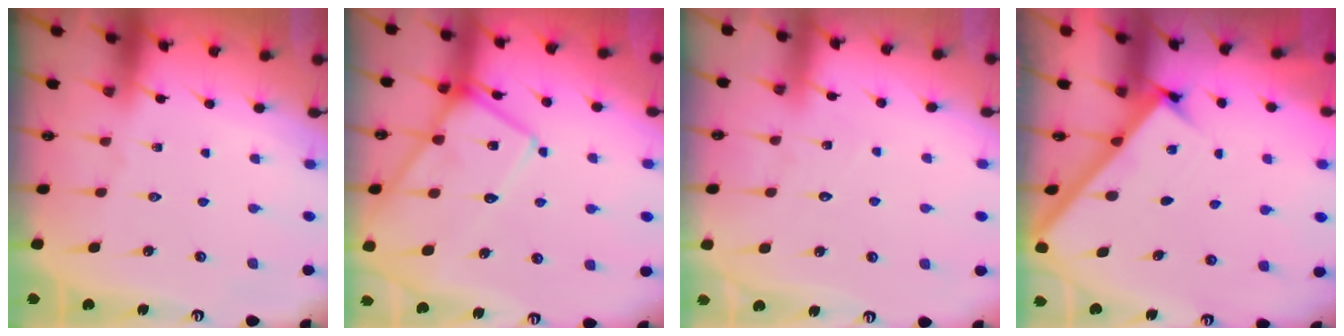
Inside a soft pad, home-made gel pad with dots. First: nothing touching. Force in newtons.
{"total": 13.9, "press": 13.8, "slide": 1.3}
{"total": 4.5, "press": 4.5, "slide": 0.3}
{"total": 2.5, "press": 2.5, "slide": 0.3}